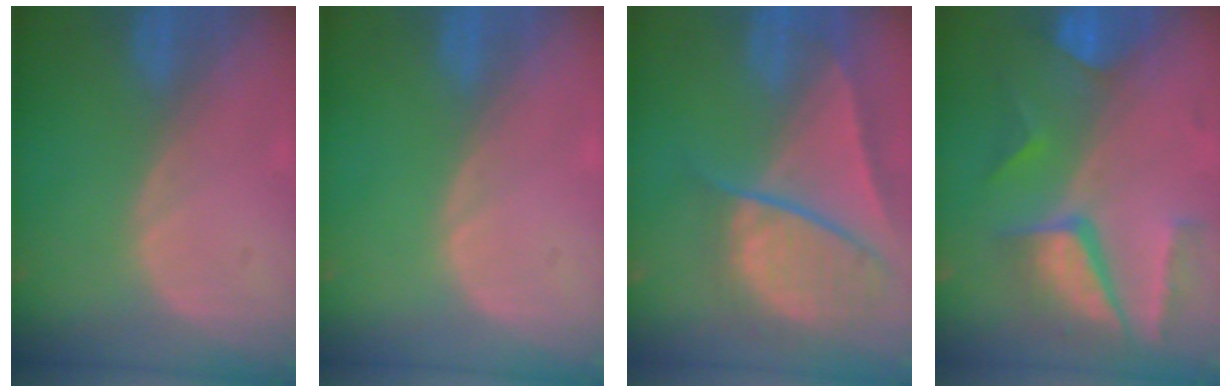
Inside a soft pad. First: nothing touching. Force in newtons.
{"total": 0.0}
{"total": 10.0, "press": 8.4, "slide": 5.5}
{"total": 10.4, "press": 8.8, "slide": 5.5}